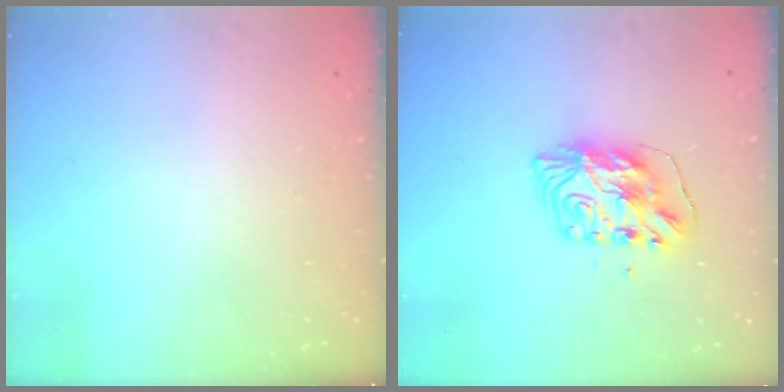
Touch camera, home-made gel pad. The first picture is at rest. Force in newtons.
{"total": 9.4, "press": 9.4, "slide": 0.8}